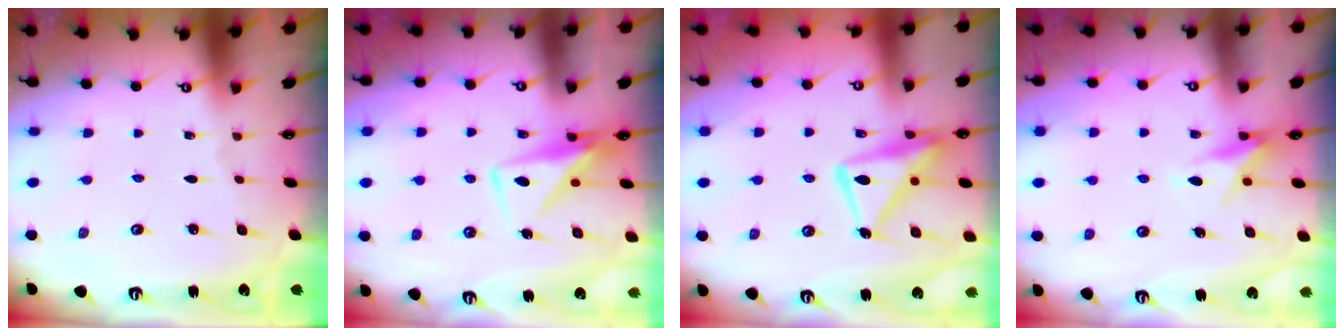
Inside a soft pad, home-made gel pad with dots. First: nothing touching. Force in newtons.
{"total": 8.0, "press": 7.9, "slide": 0.9}
{"total": 15.4, "press": 15.3, "slide": 1.6}
{"total": 9.3, "press": 9.2, "slide": 0.7}